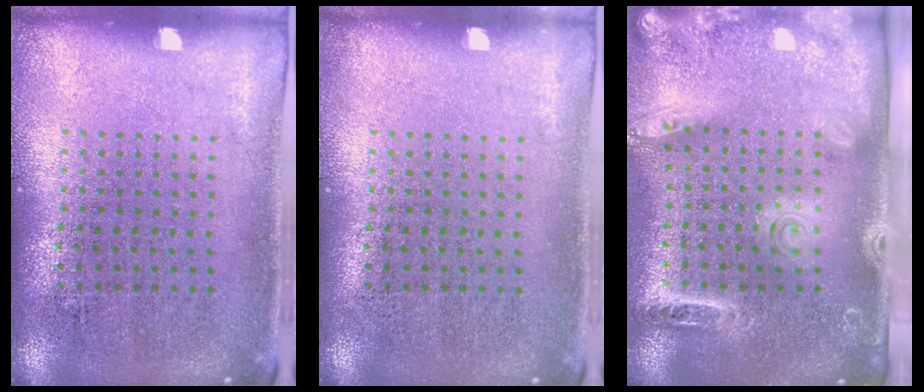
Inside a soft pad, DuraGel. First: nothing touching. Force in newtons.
{"total": 0.0}
{"total": 2.5, "press": 1.9, "slide": 1.6}